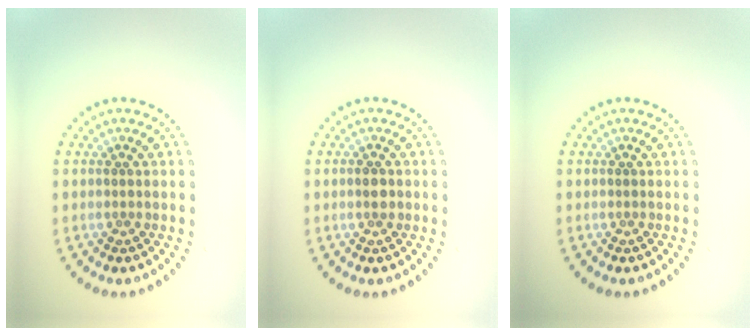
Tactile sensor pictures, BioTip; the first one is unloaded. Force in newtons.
{"total": 1.1, "press": 1.1, "slide": 0.2}
{"total": 0.0}